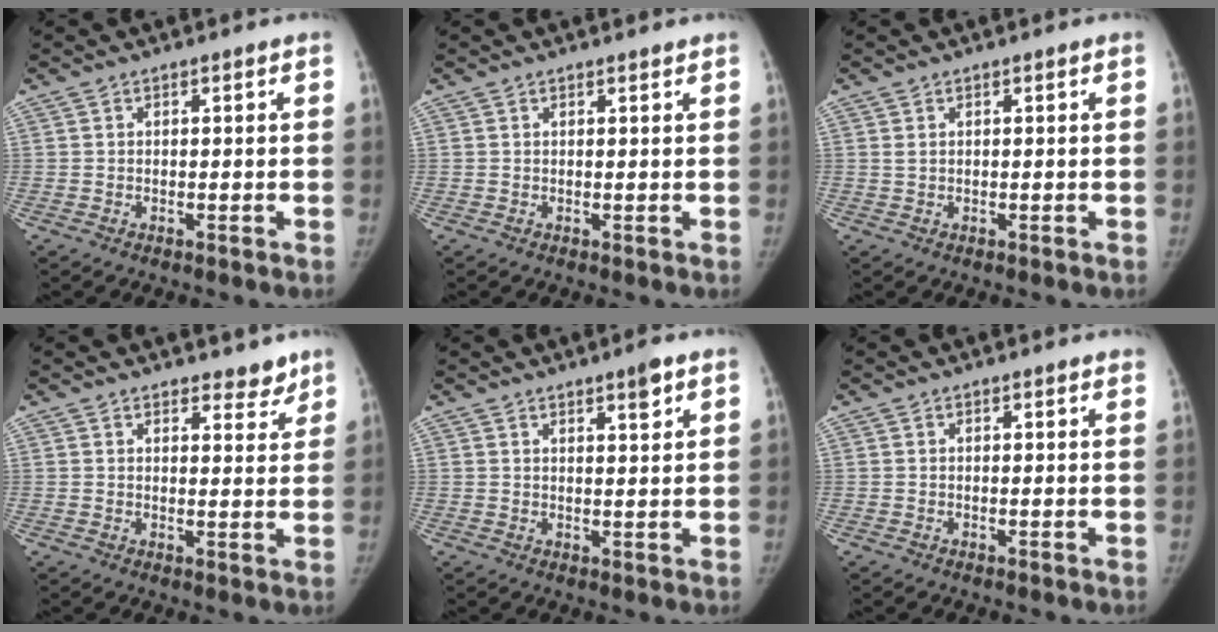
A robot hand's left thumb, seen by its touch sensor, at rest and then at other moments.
{"total": 0.7, "force": [0.6, 0.0, 0.2], "torque": [-0.005, -0.004, 0.011]}
{"total": 0.6, "force": [0.3, 0.2, 0.4], "torque": [-0.009, 0.004, 0.008]}
{"total": 4.1, "force": [3.4, 1.8, 1.5], "torque": [0.006, -0.023, 0.045]}
{"total": 3.5, "force": [2.2, 0.6, 2.7], "torque": [-0.036, -0.014, 0.034]}
{"total": 1.7, "force": [1.5, 0.3, 0.7], "torque": [-0.006, 0.001, 0.014]}